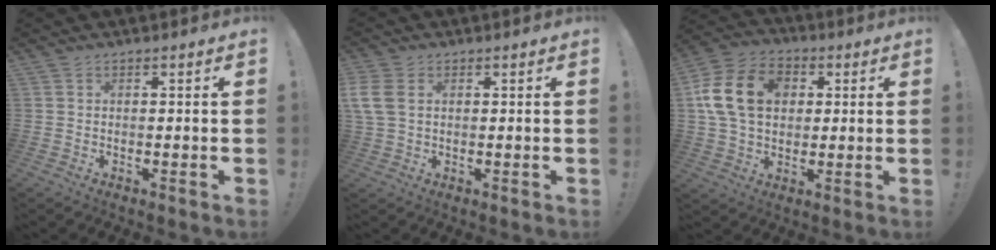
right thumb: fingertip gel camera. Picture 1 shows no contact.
{"total": 7.0, "force": [2.0, 4.8, 4.7], "torque": [-0.107, -0.005, 0.039]}
{"total": 17.7, "force": [3.5, 13.2, 11.2], "torque": [-0.216, 0.006, 0.067]}